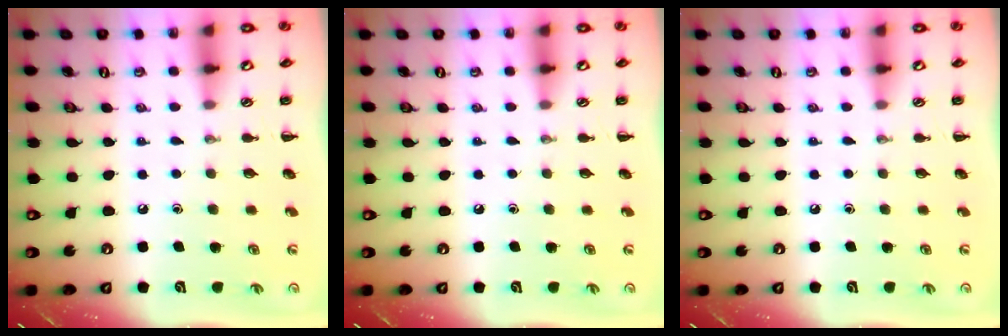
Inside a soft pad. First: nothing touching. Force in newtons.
{"total": 0.0}
{"total": 0.0}